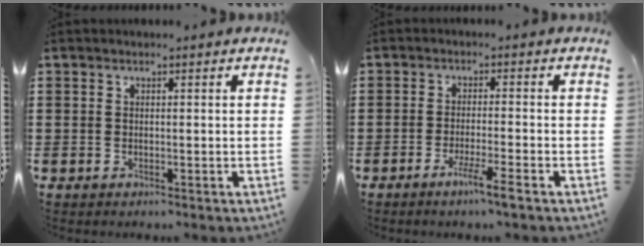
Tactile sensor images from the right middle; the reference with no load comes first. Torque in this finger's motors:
{"motor_torque": [1.96, -0.09, 0.10, 0.09]}